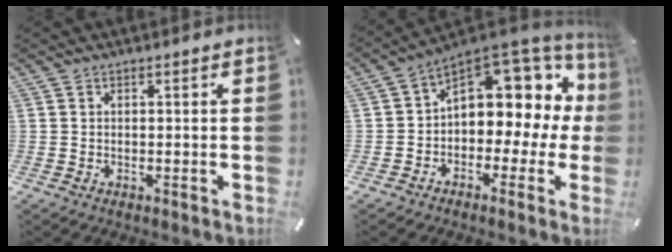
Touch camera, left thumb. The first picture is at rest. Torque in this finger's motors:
{"motor_torque": [1.67, 3.34, 0.57, 0.07, 0.18]}